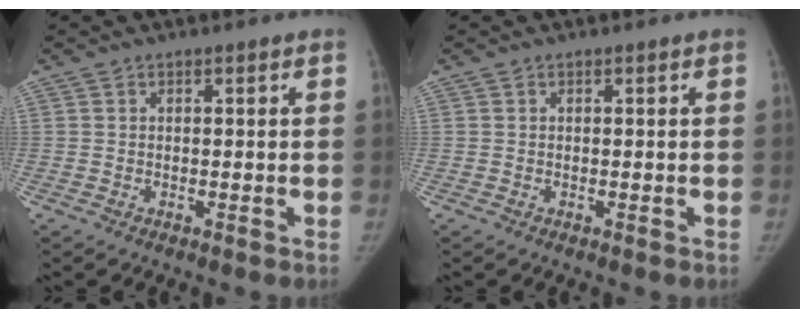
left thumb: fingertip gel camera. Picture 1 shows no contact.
{"total": 0.0}